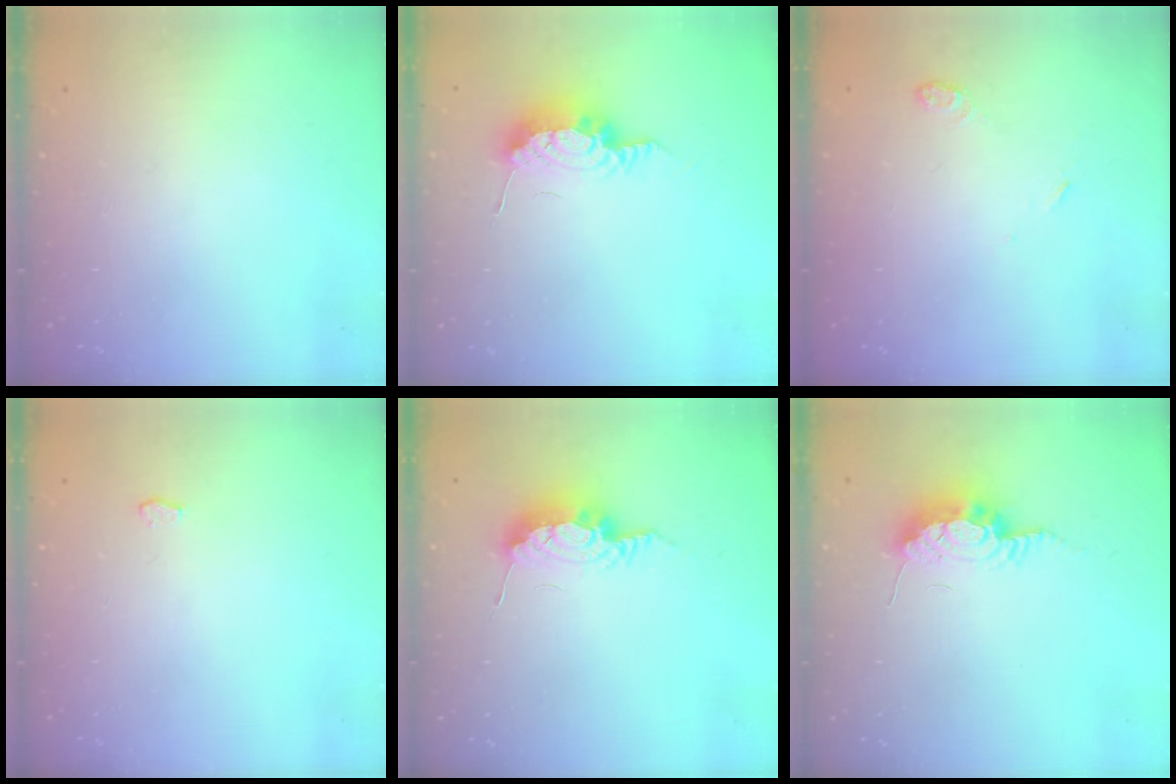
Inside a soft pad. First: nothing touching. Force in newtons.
{"total": 10.3, "press": 9.3, "slide": 4.4}
{"total": 3.8, "press": 3.8, "slide": 0.6}
{"total": 2.1, "press": 2.1, "slide": 0.2}
{"total": 8.6, "press": 8.6, "slide": 0.8}
{"total": 8.7, "press": 8.7, "slide": 0.8}